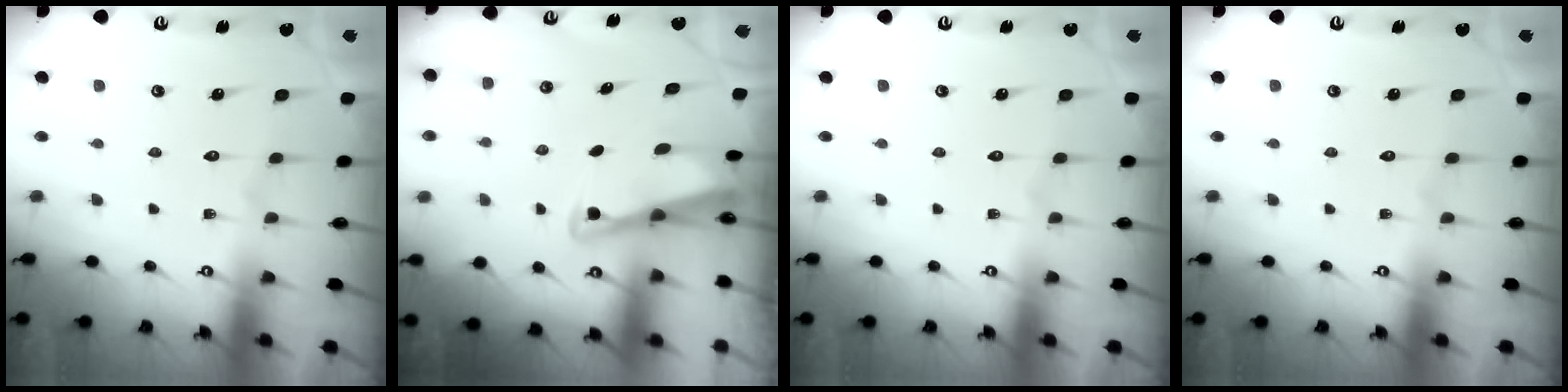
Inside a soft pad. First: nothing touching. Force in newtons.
{"total": 2.9, "press": 2.8, "slide": 0.3}
{"total": 0.0}
{"total": 0.0}